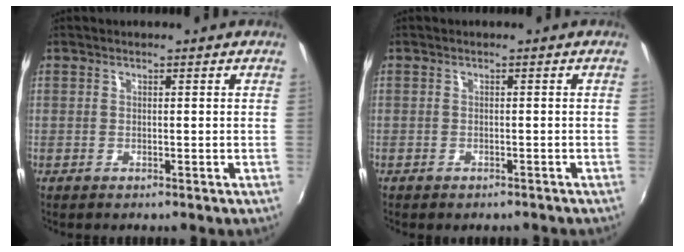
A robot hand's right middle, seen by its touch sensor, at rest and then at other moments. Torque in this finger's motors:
{"motor_torque": [1.01, -1.13, 0.30, 0.06]}